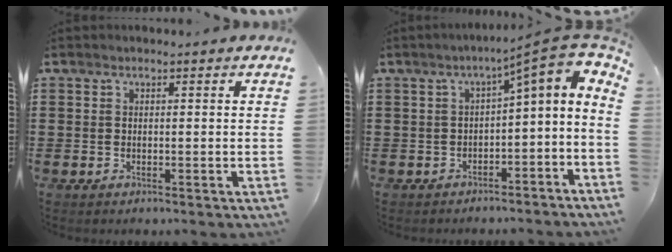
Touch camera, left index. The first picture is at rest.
{"total": 4.6, "force": [-1.5, 1.4, 4.1], "torque": [-0.053, -0.004, -0.043]}